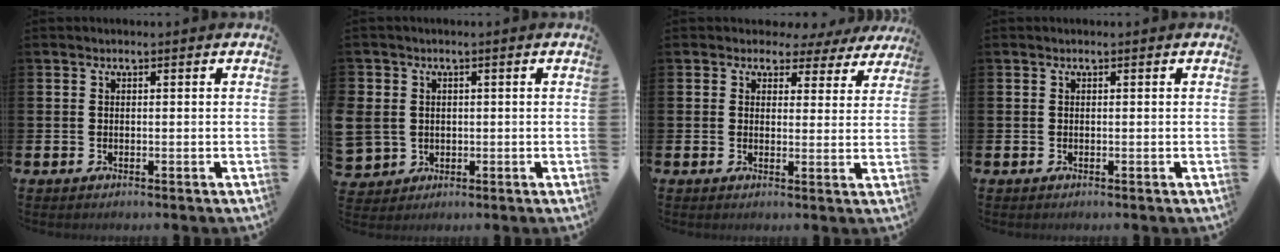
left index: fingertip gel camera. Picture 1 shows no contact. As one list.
[{"total": 4.3, "force": [0.9, 4.2, 0.8], "torque": [-0.026, 0.008, 0.016]}, {"total": 3.0, "force": [2.0, 2.1, 0.4], "torque": [0.000, -0.017, 0.026]}, {"total": 0.0}]